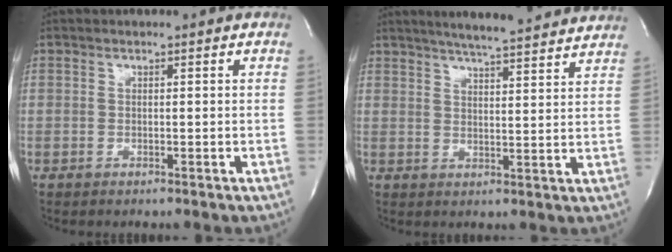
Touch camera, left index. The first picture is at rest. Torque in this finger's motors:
{"motor_torque": [-0.22, -0.13, 0.34, 0.09]}